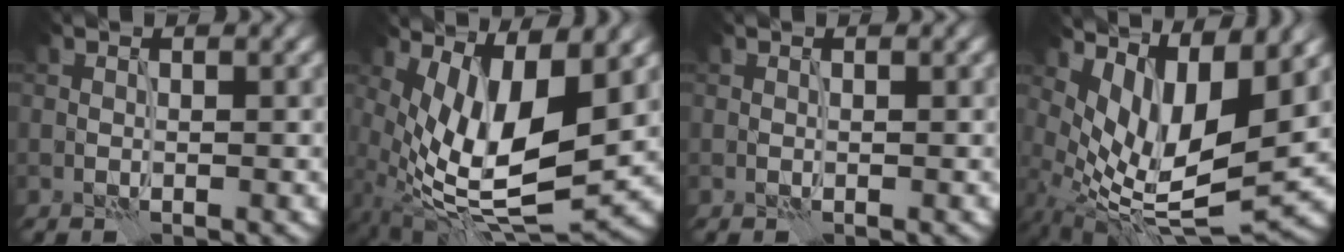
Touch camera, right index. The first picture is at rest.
{"total": 10.6, "force": [1.3, 3.9, 9.8], "torque": [-0.192, -0.020, 0.027]}
{"total": 0.0}
{"total": 9.5, "force": [2.3, 4.2, 8.2], "torque": [-0.161, -0.017, 0.049]}